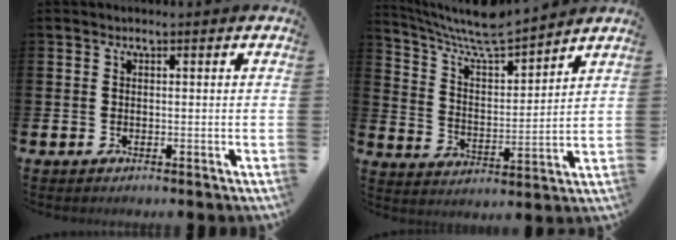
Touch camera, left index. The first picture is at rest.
{"total": 8.0, "force": [7.5, 0.8, 2.4], "torque": [-0.083, -0.056, 0.131]}